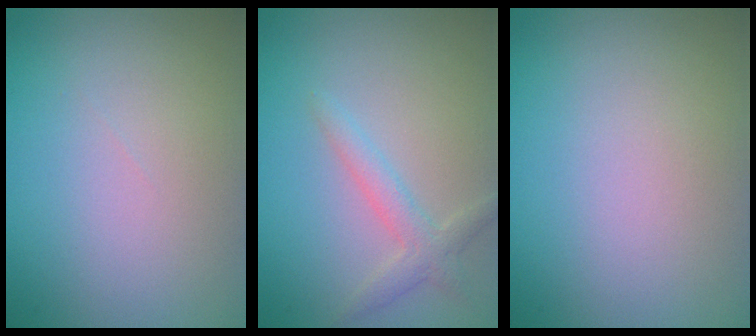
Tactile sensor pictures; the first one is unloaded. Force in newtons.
{"total": 2.2, "press": 2.2, "slide": 0.1}
{"total": 0.0}